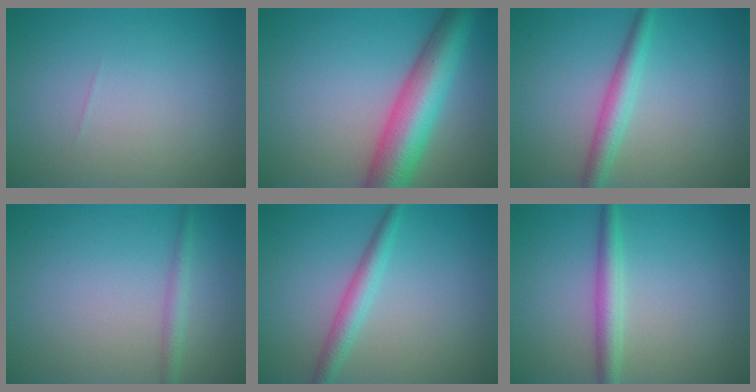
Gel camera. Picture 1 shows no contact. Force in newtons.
{"total": 8.3, "press": 8.3, "slide": 0.3}
{"total": 2.9, "press": 2.9, "slide": 0.1}
{"total": 1.4, "press": 1.4, "slide": 0.1}
{"total": 2.5, "press": 2.5, "slide": 0.1}
{"total": 2.7, "press": 2.7, "slide": 0.1}